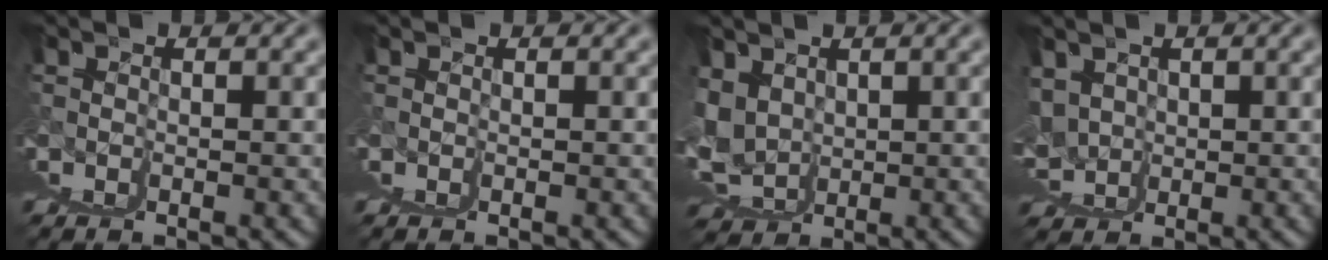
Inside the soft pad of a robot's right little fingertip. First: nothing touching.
{"total": 0.5, "force": [0.1, -0.4, -0.3], "torque": [0.008, 0.001, 0.001]}
{"total": 8.0, "force": [2.6, 6.6, 3.8], "torque": [-0.063, -0.034, 0.061]}
{"total": 5.8, "force": [2.4, 4.6, 2.7], "torque": [-0.047, -0.025, 0.049]}